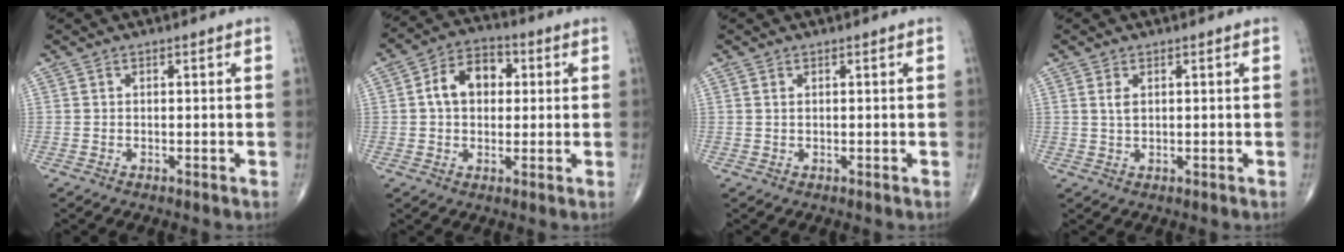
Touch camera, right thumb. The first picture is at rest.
{"total": 9.4, "force": [1.4, 6.7, 6.5], "torque": [-0.089, 0.020, 0.017]}
{"total": 0.7, "force": [0.3, 0.3, 0.5], "torque": [-0.012, 0.004, 0.007]}
{"total": 2.2, "force": [0.8, 1.1, 1.7], "torque": [-0.033, 0.000, 0.019]}